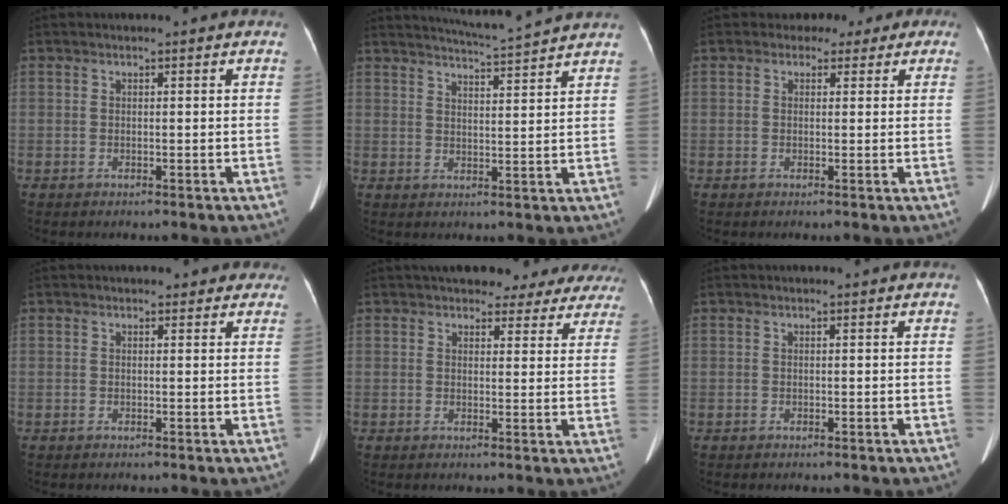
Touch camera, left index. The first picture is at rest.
{"total": 8.6, "force": [8.2, -1.2, 2.3], "torque": [-0.048, 0.006, 0.116]}
{"total": 3.2, "force": [1.9, 2.6, 0.3], "torque": [0.000, 0.011, 0.012]}
{"total": 3.1, "force": [2.6, 1.7, 0.8], "torque": [0.005, 0.002, 0.016]}
{"total": 17.0, "force": [14.9, 6.1, 5.3], "torque": [-0.054, 0.017, 0.164]}
{"total": 0.0}